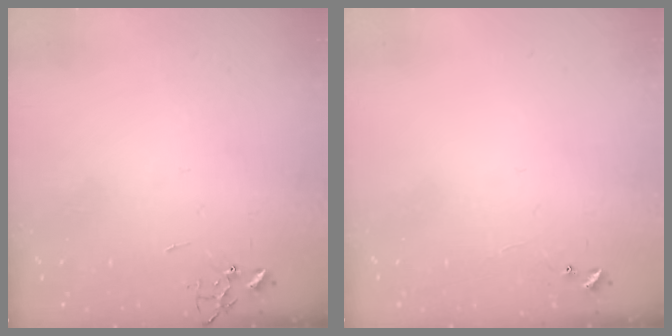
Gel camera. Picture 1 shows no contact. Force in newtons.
{"total": 5.1, "press": 5.0, "slide": 0.3}